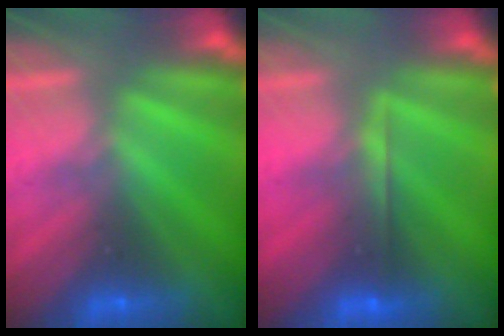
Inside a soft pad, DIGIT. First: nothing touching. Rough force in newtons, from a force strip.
{"total": 2.7}